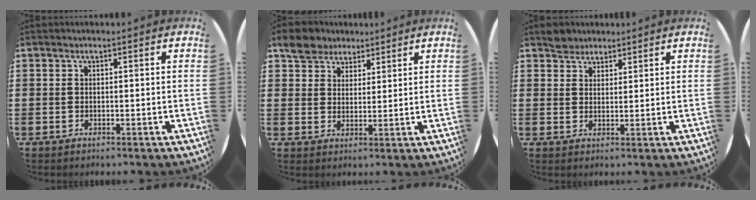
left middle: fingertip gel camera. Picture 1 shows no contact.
{"total": 4.7, "force": [4.0, 2.5, 0.4], "torque": [-0.017, -0.001, 0.076]}
{"total": 2.7, "force": [2.5, 1.1, -0.2], "torque": [0.005, 0.004, 0.049]}